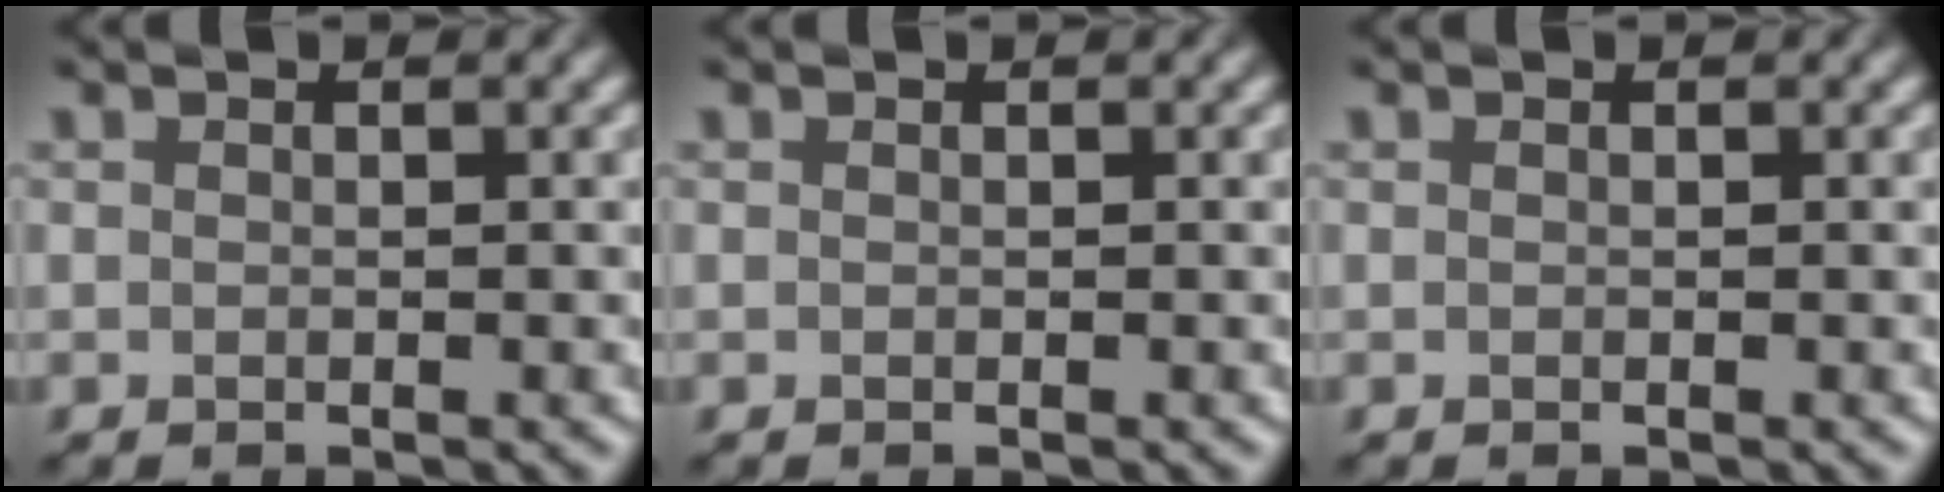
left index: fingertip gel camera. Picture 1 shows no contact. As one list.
[{"total": 0.0}, {"total": 0.0}]